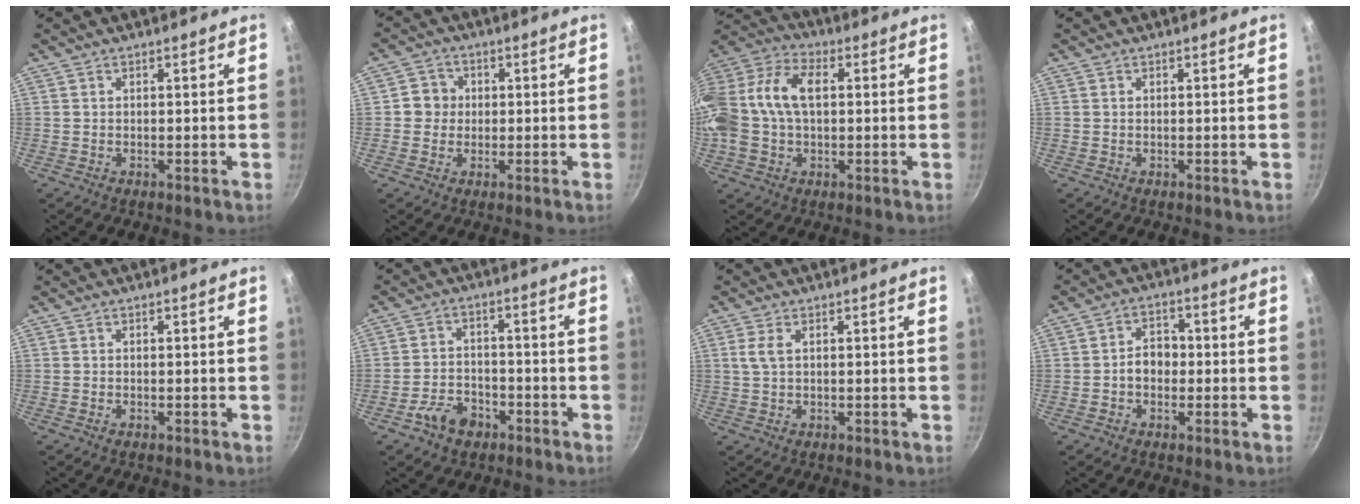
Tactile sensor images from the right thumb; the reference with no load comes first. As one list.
[{"total": 4.5, "force": [0.2, 4.3, 1.4], "torque": [0.003, 0.008, -0.003]}, {"total": 18.9, "force": [2.1, 11.8, 14.7], "torque": [-0.340, 0.034, 0.037]}, {"total": 0.0}, {"total": 0.0}, {"total": 6.5, "force": [-3.8, 4.3, 3.1], "torque": [-0.039, 0.030, -0.064]}, {"total": 2.6, "force": [0.7, 1.3, 2.1], "torque": [-0.057, 0.008, 0.017]}, {"total": 5.1, "force": [-0.7, 3.8, 3.3], "torque": [-0.036, 0.019, -0.021]}]